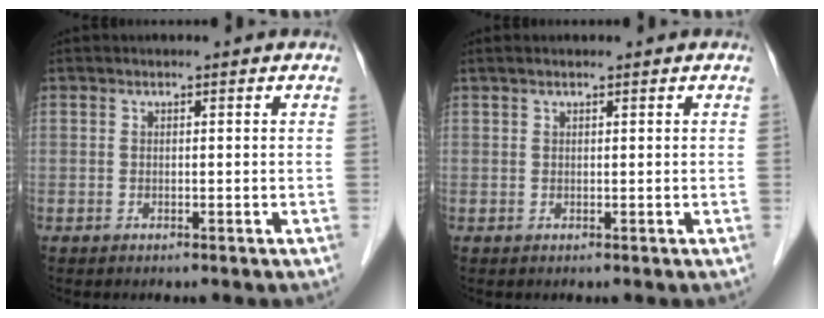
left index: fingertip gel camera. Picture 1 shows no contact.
{"total": 1.1, "force": [0.8, 0.1, 0.7], "torque": [-0.016, 0.013, 0.017]}